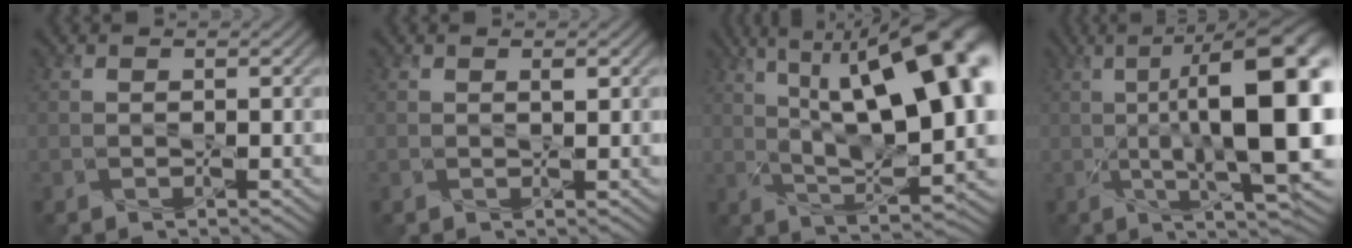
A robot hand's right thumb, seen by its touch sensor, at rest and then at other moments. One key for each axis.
{"total": 0.5, "fx": 0.4, "fy": 0.0, "fz": 0.3, "tx": -0.003, "ty": 0.000, "tz": 0.006}
{"total": 19.1, "fx": 6.0, "fy": 7.9, "fz": 16.4, "tx": -0.239, "ty": 0.048, "tz": 0.077}
{"total": 15.7, "fx": 1.0, "fy": 4.8, "fz": 14.9, "tx": -0.208, "ty": 0.017, "tz": 0.011}